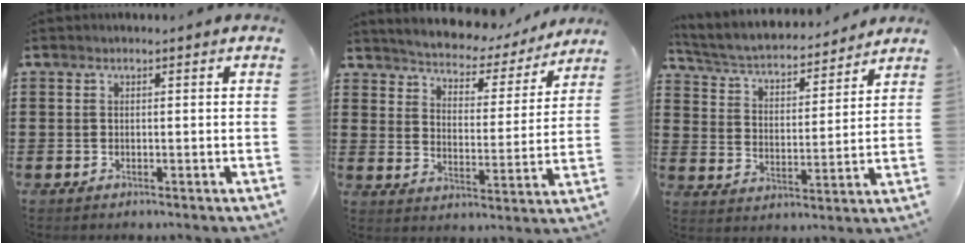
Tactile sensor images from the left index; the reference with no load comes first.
{"total": 3.6, "force": [3.6, 0.4, 0.2], "torque": [-0.029, -0.033, 0.053]}
{"total": 4.2, "force": [3.9, 0.7, 1.4], "torque": [-0.049, -0.029, 0.060]}